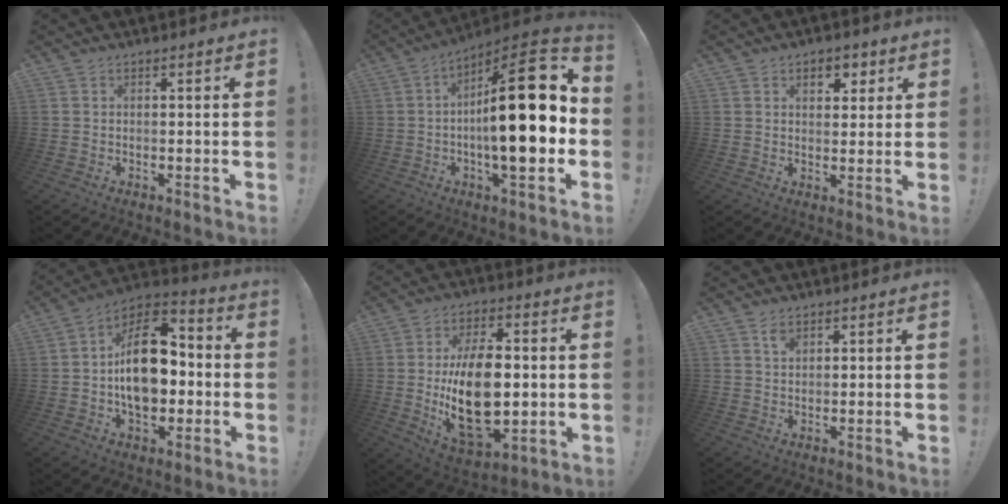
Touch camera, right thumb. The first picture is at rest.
{"total": 23.2, "force": [-0.5, 6.3, 22.3], "torque": [-0.344, -0.003, -0.019]}
{"total": 5.5, "force": [2.6, 3.8, 3.1], "torque": [-0.032, -0.006, 0.042]}
{"total": 19.0, "force": [-0.9, 12.3, 14.4], "torque": [-0.223, 0.021, -0.010]}
{"total": 21.4, "force": [-1.2, 12.4, 17.4], "torque": [-0.322, -0.008, -0.014]}
{"total": 2.6, "force": [1.8, 1.4, 1.2], "torque": [-0.010, -0.012, 0.030]}